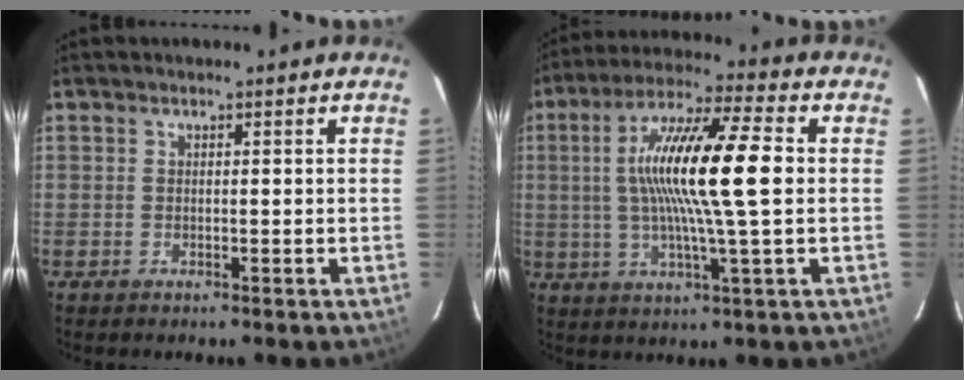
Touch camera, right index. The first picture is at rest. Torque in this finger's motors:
{"motor_torque": [2.08, -0.01, 1.05, 0.21]}